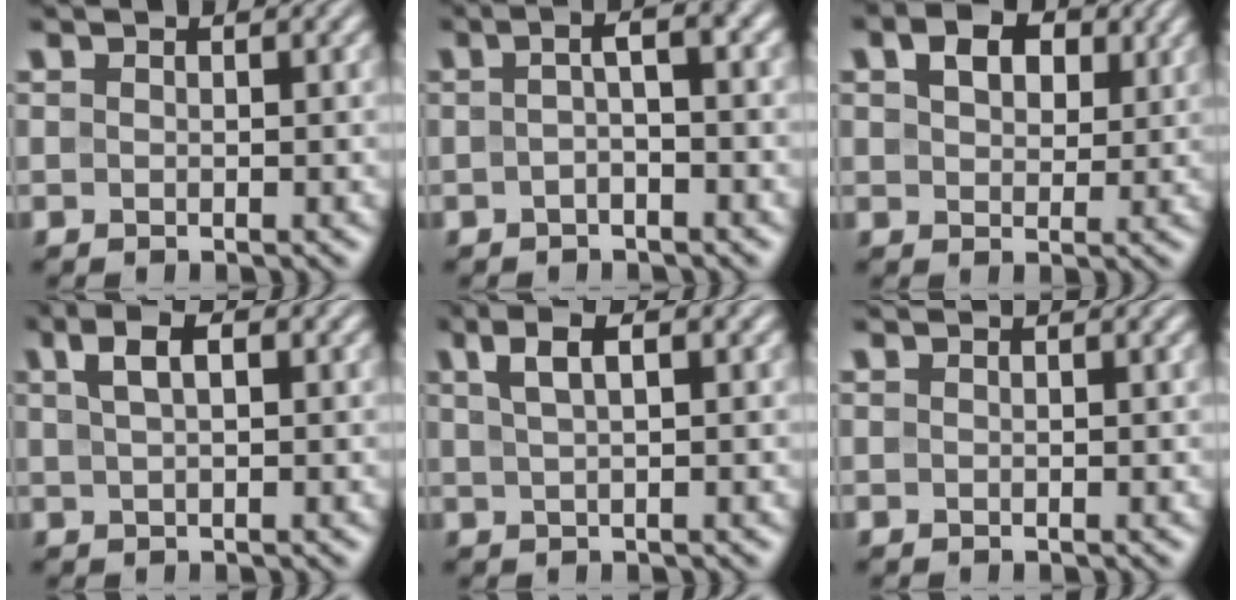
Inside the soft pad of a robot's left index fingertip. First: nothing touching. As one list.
[{"total": 3.1, "force": [0.0, 0.7, 3.0], "torque": [-0.049, 0.009, -0.004]}, {"total": 4.4, "force": [2.0, 2.9, 2.7], "torque": [-0.054, 0.004, 0.029]}, {"total": 3.4, "force": [1.5, 1.3, 2.7], "torque": [-0.046, 0.009, 0.019]}, {"total": 4.0, "force": [1.9, 1.4, 3.2], "torque": [-0.052, 0.011, 0.026]}, {"total": 0.0}]